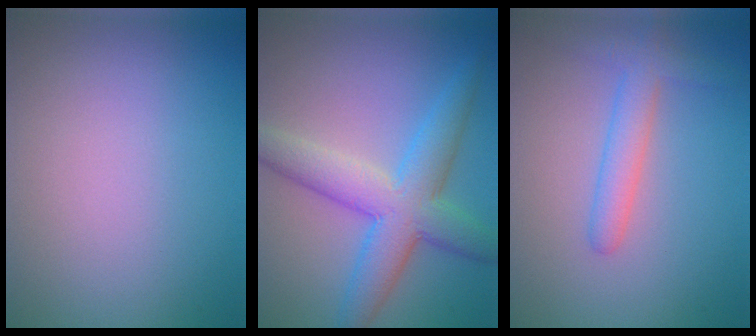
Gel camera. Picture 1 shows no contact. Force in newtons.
{"total": 6.7, "press": 6.7, "slide": 0.2}
{"total": 3.0, "press": 3.0, "slide": 0.2}